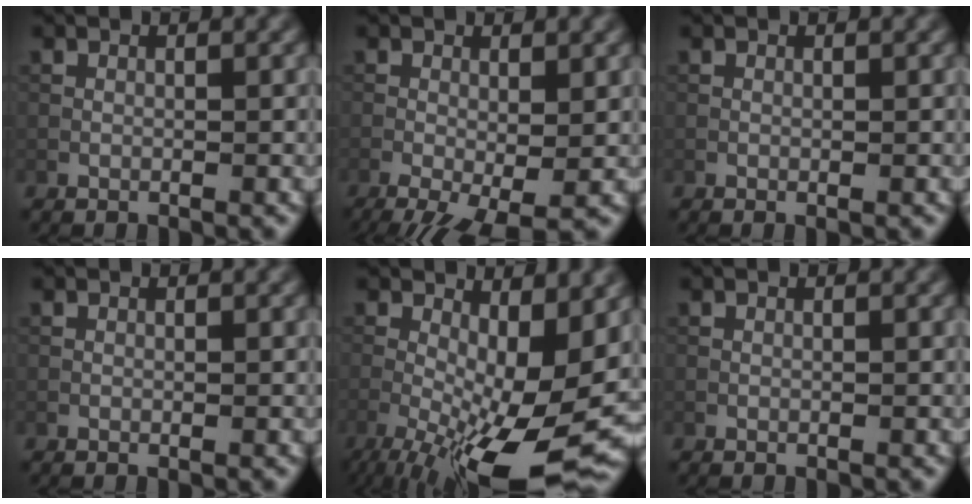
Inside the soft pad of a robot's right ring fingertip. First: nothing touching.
{"total": 5.3, "force": [-2.2, 1.7, 4.5], "torque": [-0.082, -0.009, -0.033]}
{"total": 0.0}
{"total": 0.0}
{"total": 14.6, "force": [-4.2, 5.0, 13.1], "torque": [-0.212, -0.012, -0.061]}
{"total": 0.0}